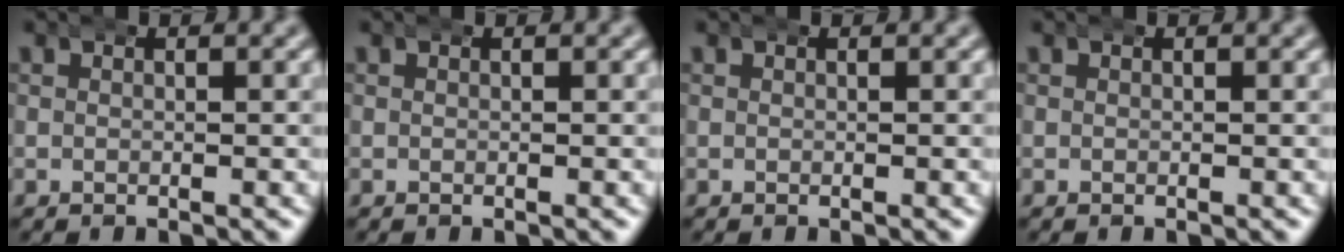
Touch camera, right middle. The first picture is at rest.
{"total": 0.0}
{"total": 0.0}
{"total": 0.0}